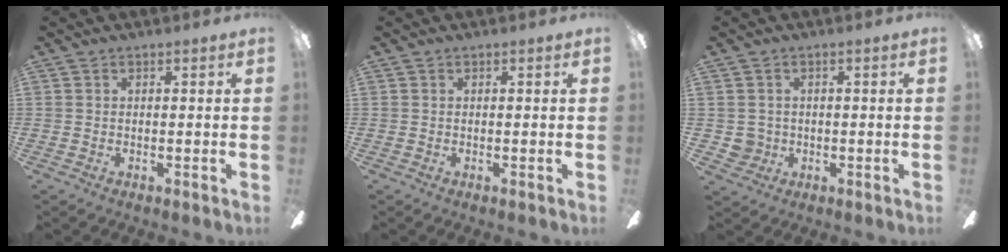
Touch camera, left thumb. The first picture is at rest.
{"total": 0.0}
{"total": 3.8, "force": [0.2, 3.8, 0.3], "torque": [-0.006, 0.007, 0.005]}